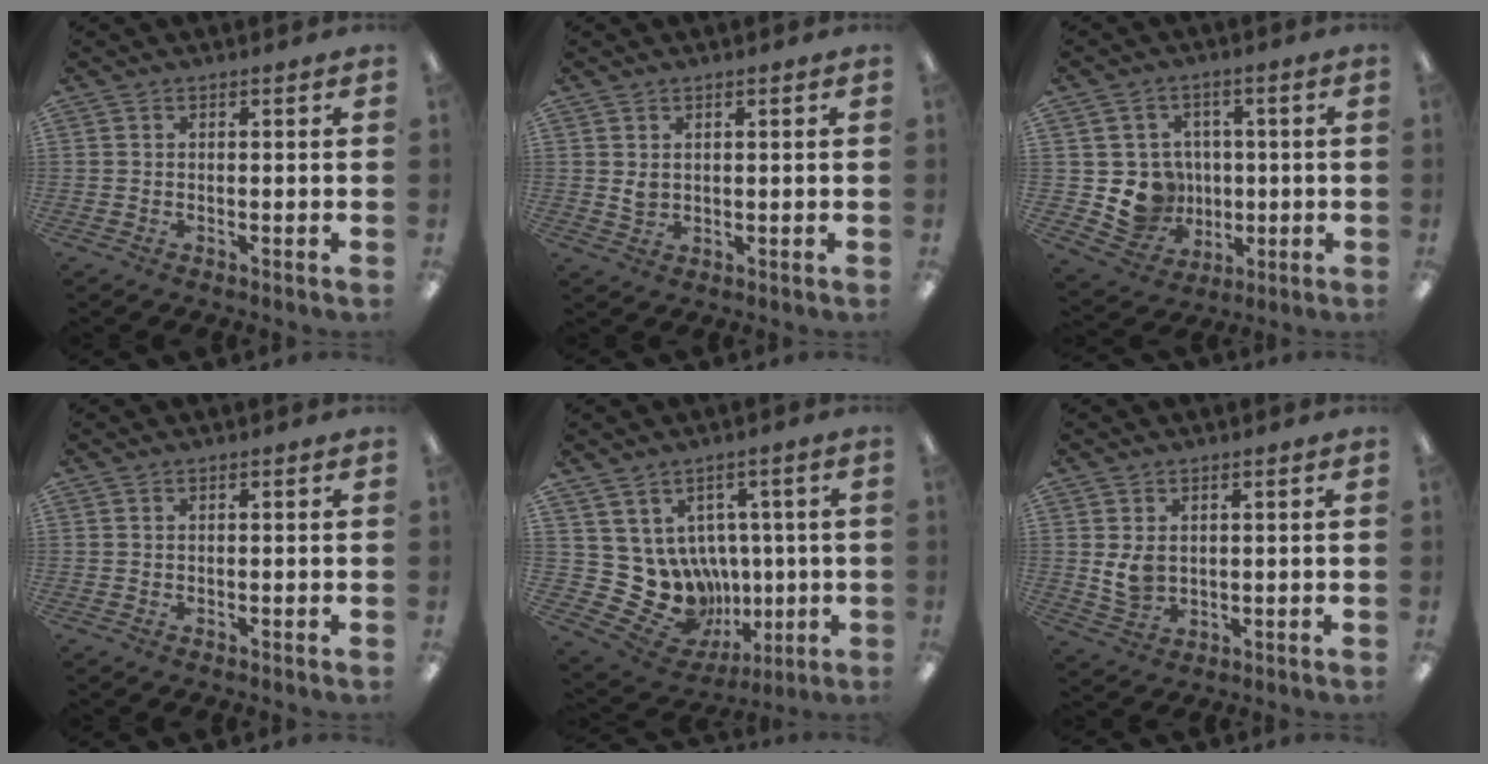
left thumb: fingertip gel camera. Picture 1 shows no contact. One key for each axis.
{"total": 2.3, "fx": 0.9, "fy": 1.7, "fz": 1.2, "tx": -0.018, "ty": 0.001, "tz": 0.014}
{"total": 10.3, "fx": -0.1, "fy": 10.0, "fz": 2.5, "tx": -0.061, "ty": 0.000, "tz": 0.013}
{"total": 0.0}
{"total": 13.5, "fx": -0.3, "fy": 12.5, "fz": 5.2, "tx": -0.123, "ty": -0.029, "tz": 0.026}
{"total": 5.3, "fx": 1.3, "fy": 4.0, "fz": 3.2, "tx": -0.061, "ty": -0.004, "tz": 0.023}